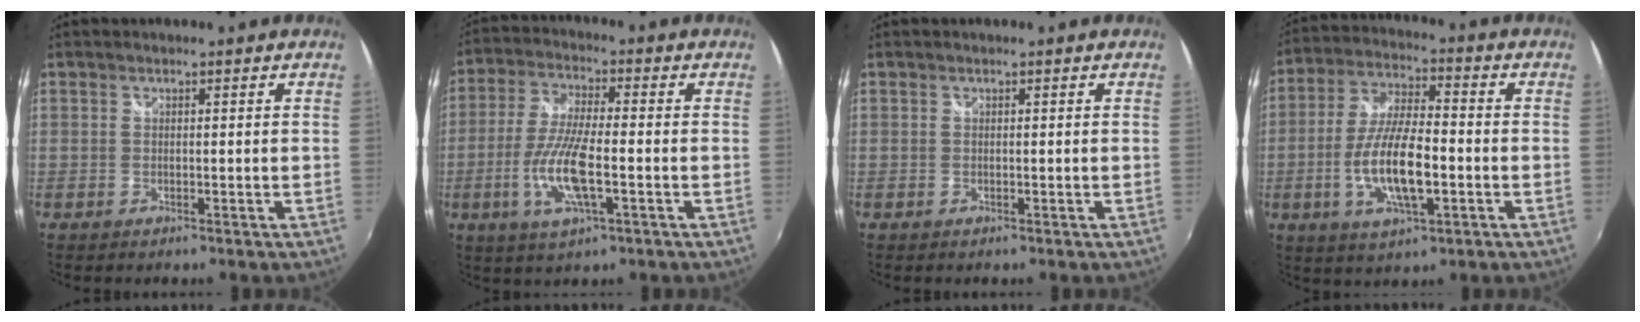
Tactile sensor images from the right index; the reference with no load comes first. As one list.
[{"total": 11.3, "force": [-3.0, 3.0, 10.5], "torque": [-0.217, -0.008, -0.061]}, {"total": 0.0}, {"total": 13.3, "force": [-3.2, 4.2, 12.2], "torque": [-0.246, -0.005, -0.059]}]